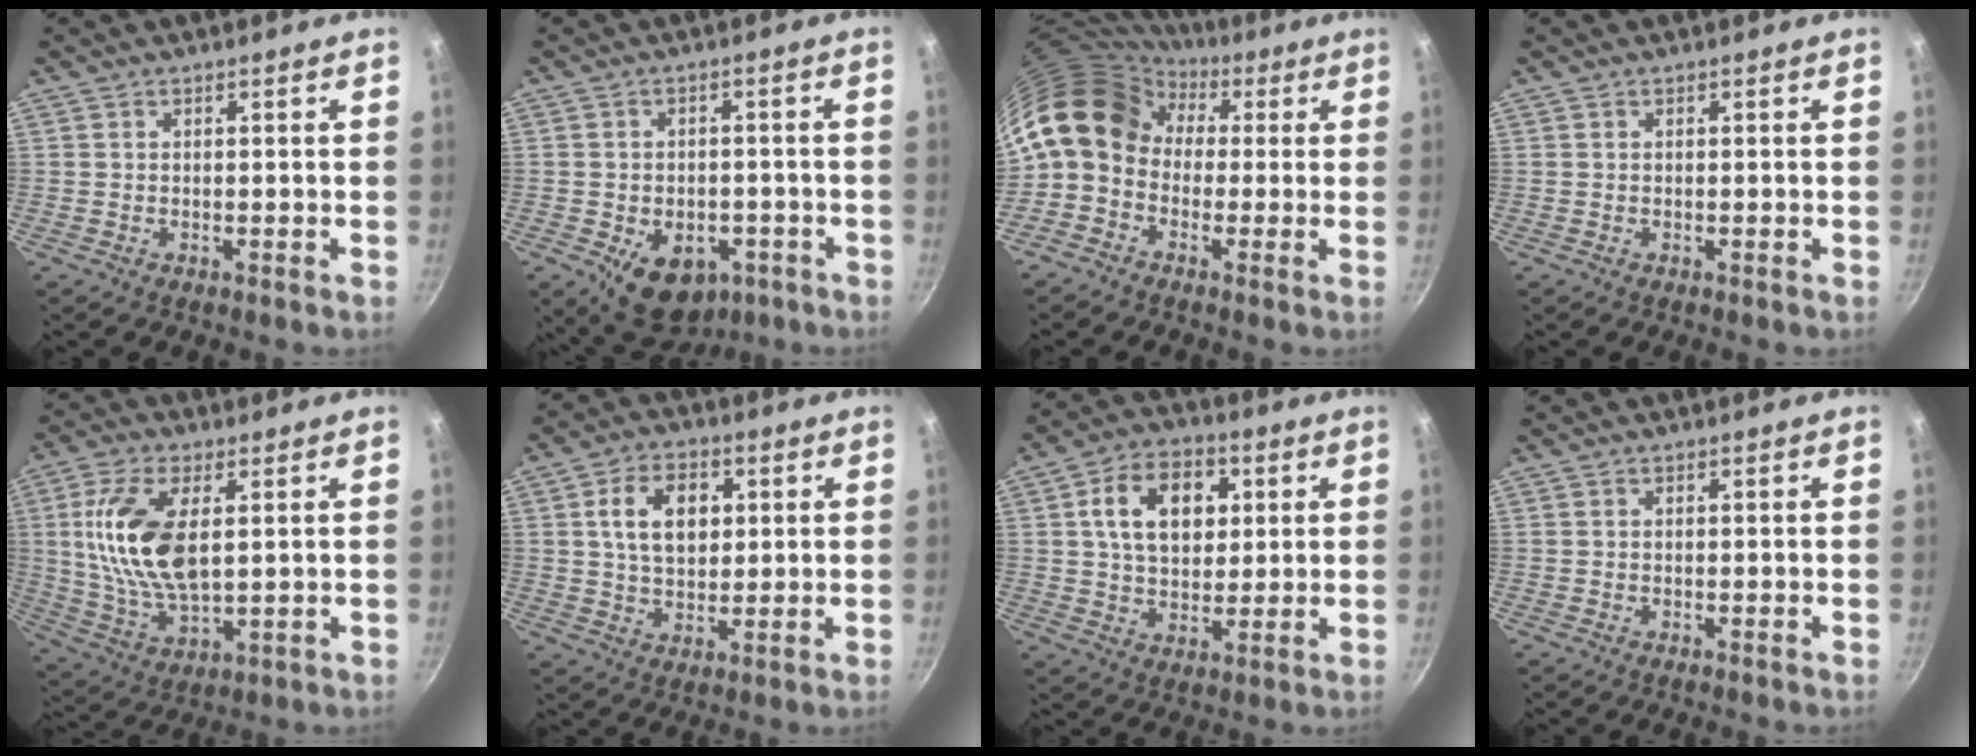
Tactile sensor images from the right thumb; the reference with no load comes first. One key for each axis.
{"total": 11.9, "fx": -4.9, "fy": 8.1, "fz": 7.2, "tx": -0.069, "ty": 0.008, "tz": -0.056}
{"total": 12.9, "fx": 1.8, "fy": 10.1, "fz": 7.7, "tx": -0.117, "ty": 0.030, "tz": 0.008}
{"total": 0.0}
{"total": 15.5, "fx": 3.0, "fy": 7.7, "fz": 13.2, "tx": -0.252, "ty": -0.009, "tz": 0.063}
{"total": 10.4, "fx": 2.4, "fy": 7.0, "fz": 7.3, "tx": -0.103, "ty": 0.001, "tz": 0.039}
{"total": 13.5, "fx": 3.5, "fy": 9.2, "fz": 9.3, "tx": -0.121, "ty": 0.002, "tz": 0.050}
{"total": 0.0}